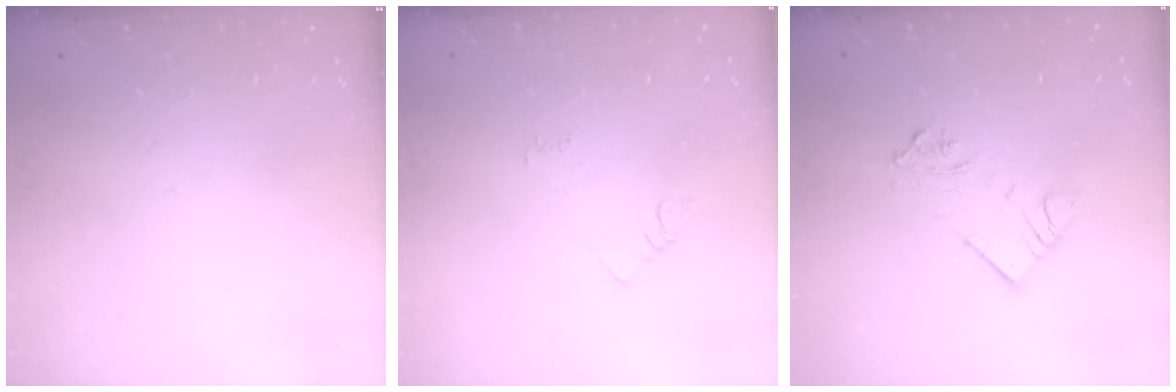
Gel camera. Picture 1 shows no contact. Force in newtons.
{"total": 3.2, "press": 3.2, "slide": 0.4}
{"total": 6.1, "press": 6.1, "slide": 0.4}